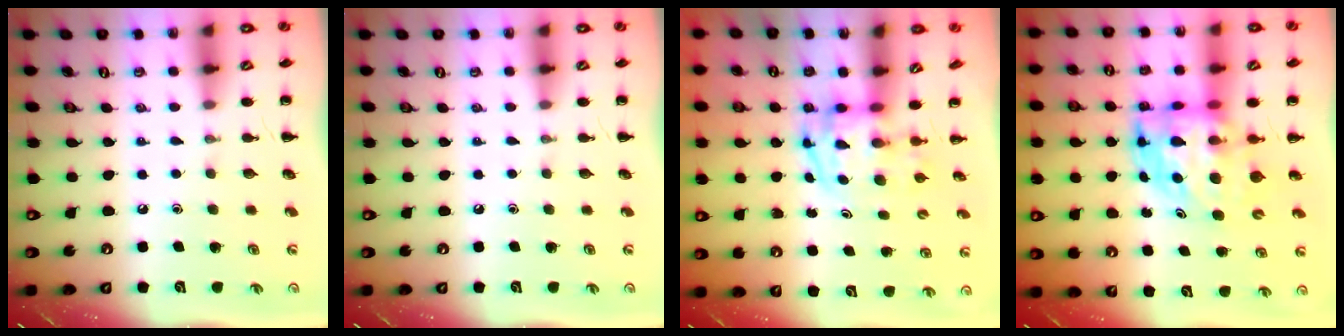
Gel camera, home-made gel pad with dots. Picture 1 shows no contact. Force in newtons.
{"total": 0.0}
{"total": 3.9, "press": 3.8, "slide": 0.6}
{"total": 8.4, "press": 8.1, "slide": 2.2}